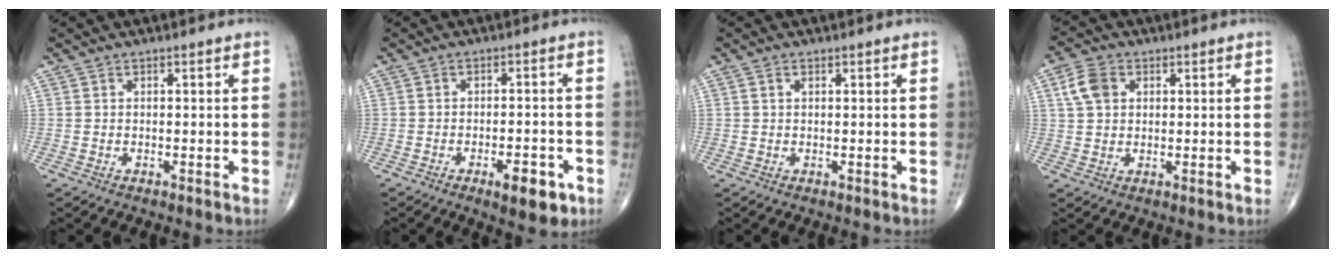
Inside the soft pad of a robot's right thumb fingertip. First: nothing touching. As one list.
[{"total": 7.1, "force": [-3.6, 2.6, 5.6], "torque": [-0.063, 0.010, -0.046]}, {"total": 0.7, "force": [0.3, 0.4, 0.5], "torque": [-0.008, 0.003, 0.005]}, {"total": 5.7, "force": [1.7, 4.2, 3.4], "torque": [-0.060, 0.005, 0.031]}]